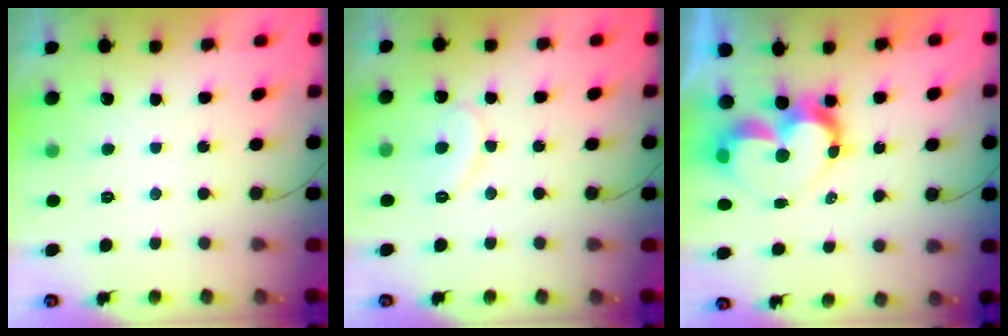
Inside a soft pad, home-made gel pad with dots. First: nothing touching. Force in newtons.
{"total": 8.8, "press": 8.8, "slide": 0.7}
{"total": 10.0, "press": 10.0, "slide": 0.8}